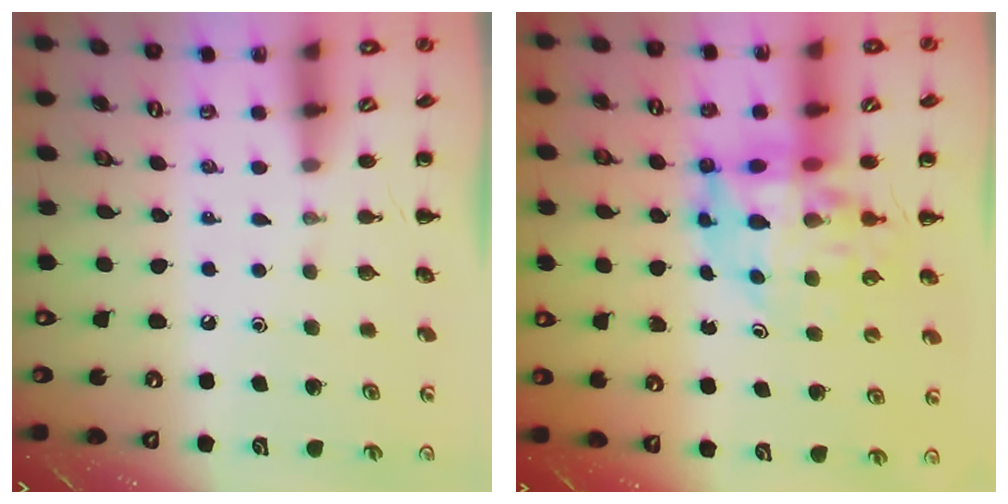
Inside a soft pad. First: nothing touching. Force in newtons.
{"total": 13.5, "press": 13.0, "slide": 3.8}